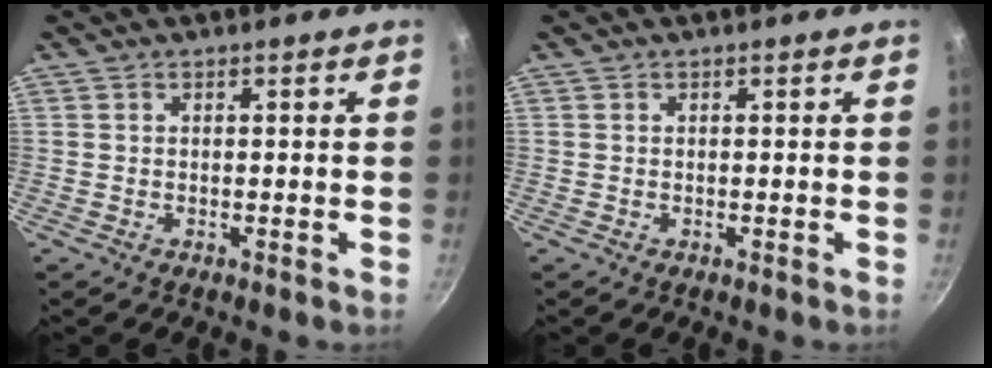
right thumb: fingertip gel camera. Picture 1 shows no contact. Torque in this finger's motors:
{"motor_torque": [1.04, -0.26, -0.22, -0.04, 0.03]}